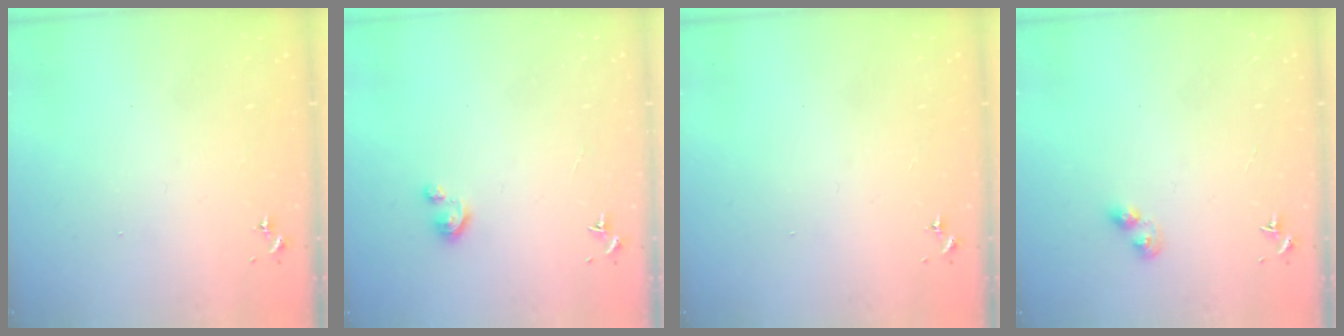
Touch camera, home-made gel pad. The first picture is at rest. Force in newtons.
{"total": 2.8, "press": 2.8, "slide": 0.3}
{"total": 0.0}
{"total": 3.2, "press": 3.2, "slide": 0.3}